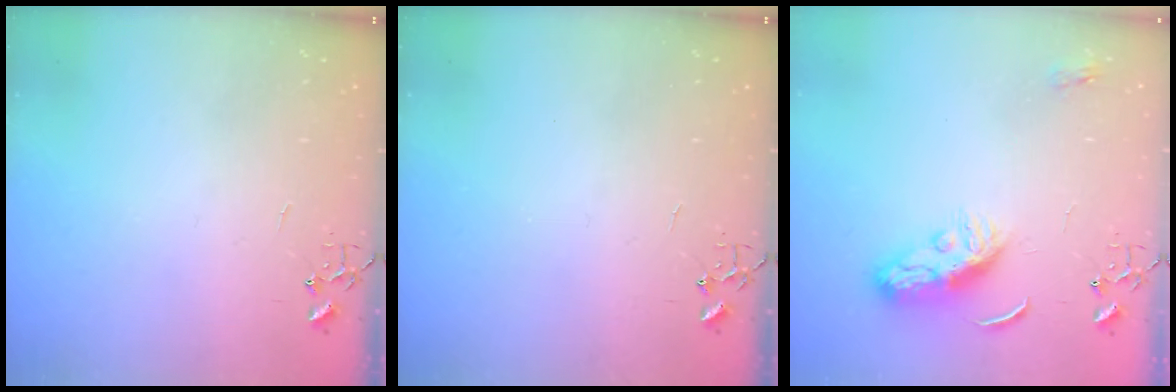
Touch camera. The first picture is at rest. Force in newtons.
{"total": 0.0}
{"total": 8.8, "press": 8.8, "slide": 0.5}